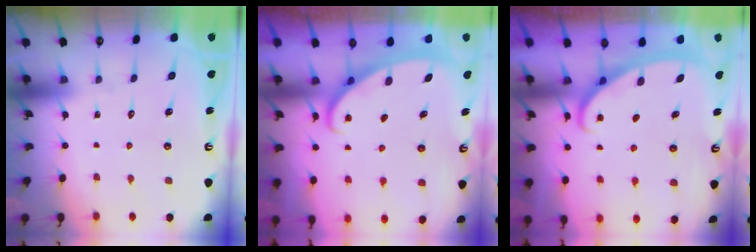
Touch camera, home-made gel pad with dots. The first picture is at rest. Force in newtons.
{"total": 2.8, "press": 2.8, "slide": 0.3}
{"total": 2.8, "press": 2.8, "slide": 0.4}